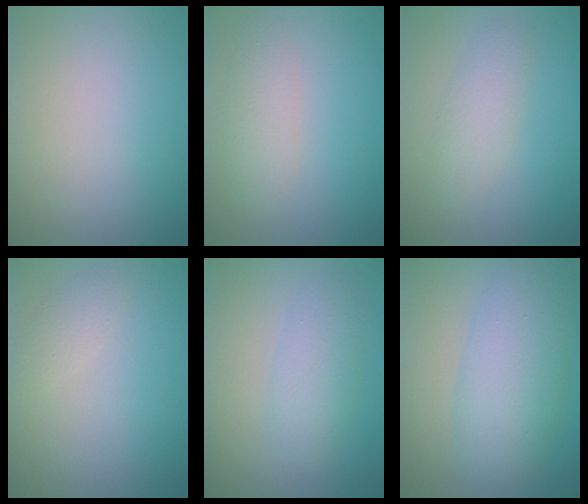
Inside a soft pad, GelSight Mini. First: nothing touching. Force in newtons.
{"total": 2.3, "press": 2.3, "slide": 0.2}
{"total": 2.5, "press": 2.5, "slide": 0.1}
{"total": 1.3, "press": 1.3, "slide": 0.1}
{"total": 3.0, "press": 3.0, "slide": 0.1}
{"total": 6.9, "press": 6.9, "slide": 0.1}